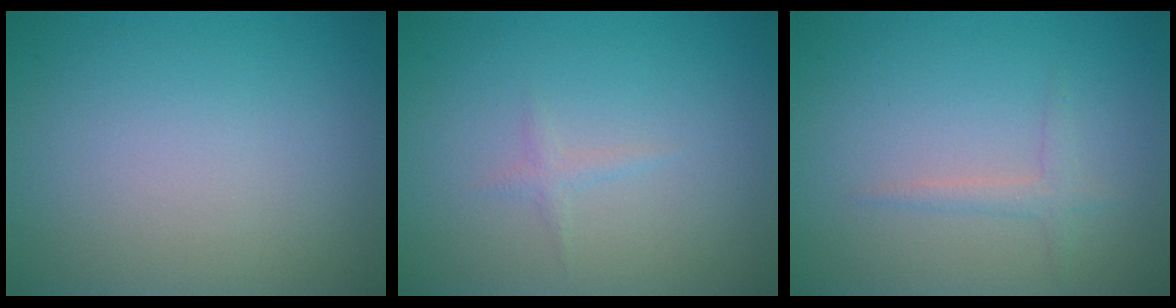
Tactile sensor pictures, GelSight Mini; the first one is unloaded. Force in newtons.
{"total": 0.8, "press": 0.8, "slide": 0.1}
{"total": 1.3, "press": 1.3, "slide": 0.1}